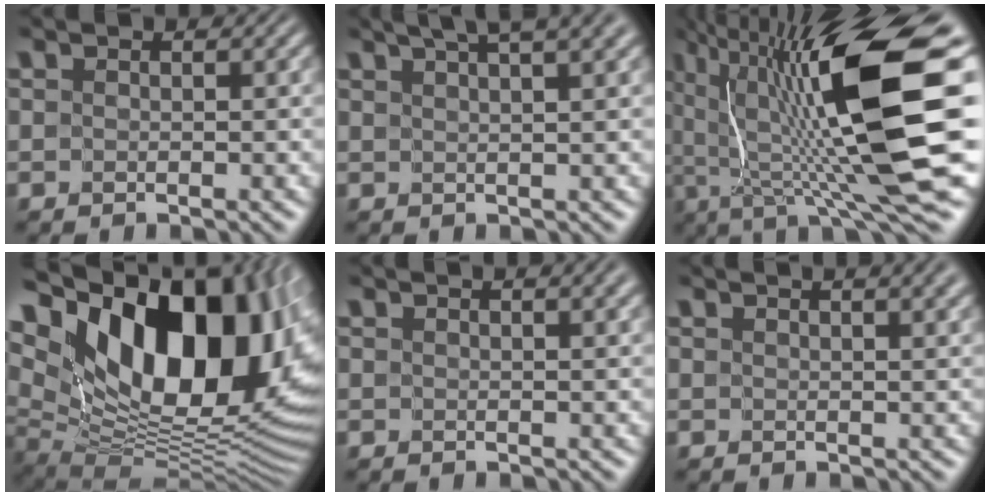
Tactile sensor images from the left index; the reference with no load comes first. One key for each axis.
{"total": 6.8, "fx": 5.0, "fy": 1.8, "fz": 4.3, "tx": -0.032, "ty": 0.031, "tz": 0.040}
{"total": 14.7, "fx": 3.1, "fy": 2.8, "fz": 14.1, "tx": -0.230, "ty": -0.002, "tz": 0.057}
{"total": 19.5, "fx": 6.6, "fy": 10.4, "fz": 15.1, "tx": -0.241, "ty": 0.027, "tz": 0.115}
{"total": 3.9, "fx": 2.6, "fy": 1.4, "fz": 2.6, "tx": -0.017, "ty": 0.012, "tz": 0.007}
{"total": 6.1, "fx": 4.0, "fy": 2.4, "fz": 3.9, "tx": -0.021, "ty": 0.030, "tz": 0.022}